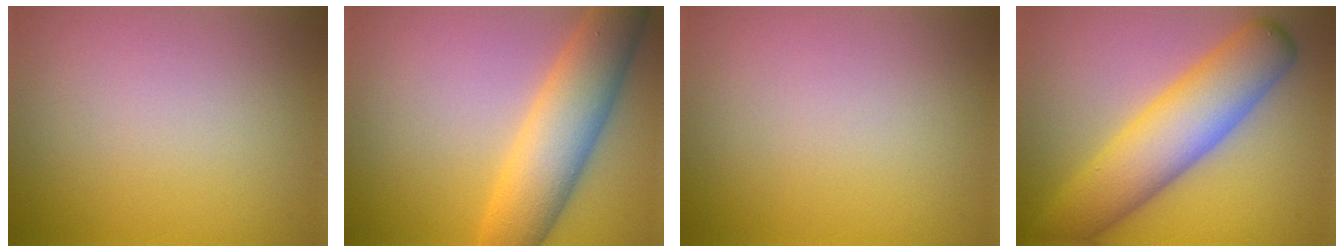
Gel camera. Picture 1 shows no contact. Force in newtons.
{"total": 7.4, "press": 7.4, "slide": 0.1}
{"total": 0.0}
{"total": 8.5, "press": 8.5, "slide": 0.1}